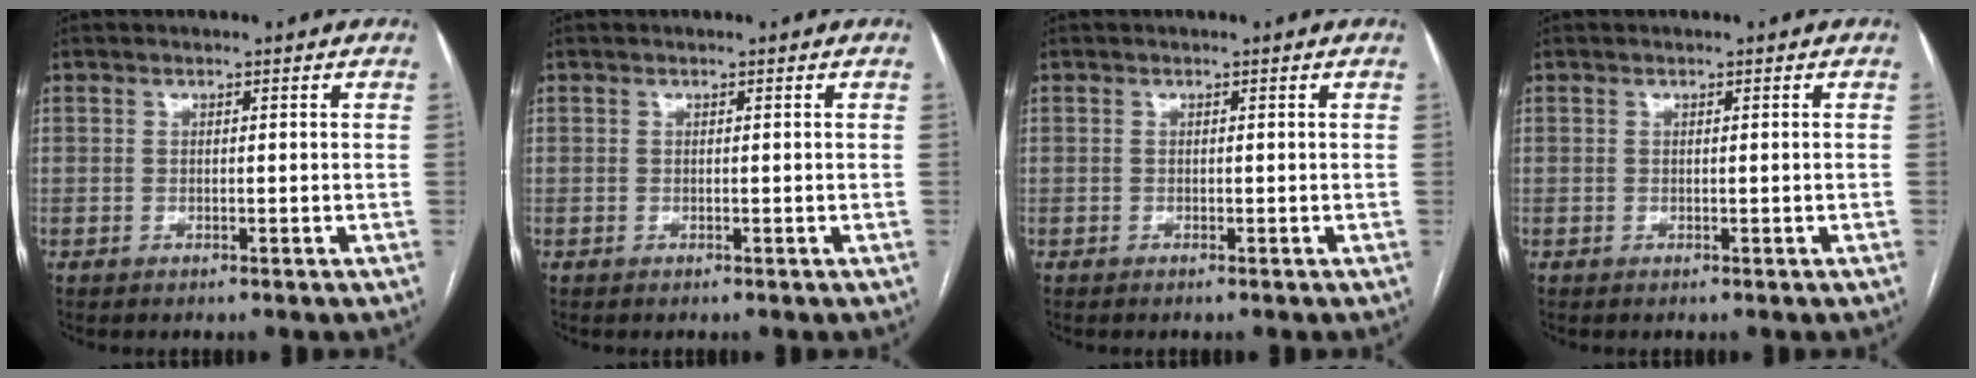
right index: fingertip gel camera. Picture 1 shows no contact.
{"total": 0.0}
{"total": 0.0}
{"total": 0.0}